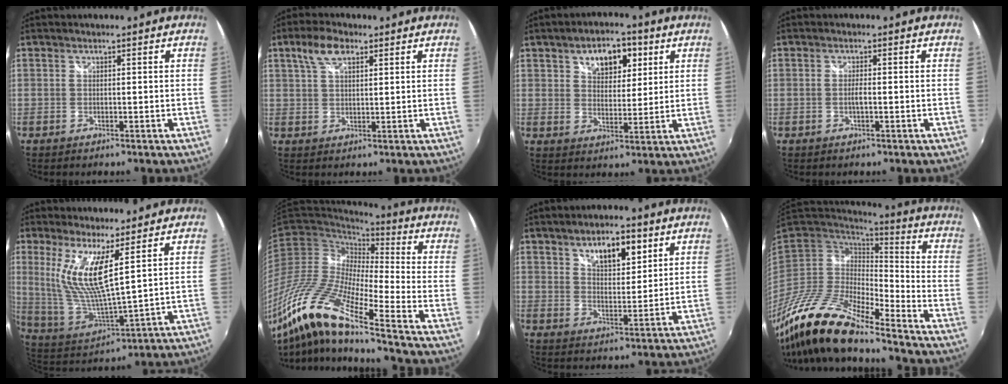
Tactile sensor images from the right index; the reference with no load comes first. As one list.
[{"total": 5.9, "force": [3.1, 2.8, 4.2], "torque": [-0.080, 0.014, 0.059]}, {"total": 9.2, "force": [4.4, 5.4, 6.0], "torque": [-0.092, 0.021, 0.072]}, {"total": 1.3, "force": [-0.4, 0.1, 1.3], "torque": [-0.025, -0.002, -0.007]}, {"total": 12.0, "force": [5.8, 1.2, 10.4], "torque": [-0.200, -0.014, 0.124]}, {"total": 21.2, "force": [-13.1, 2.6, 16.5], "torque": [-0.309, -0.043, -0.272]}, {"total": 8.2, "force": [4.6, 3.6, 5.8], "torque": [-0.088, 0.008, 0.076]}, {"total": 18.6, "force": [-13.9, 3.7, 11.9], "torque": [-0.226, -0.036, -0.276]}]